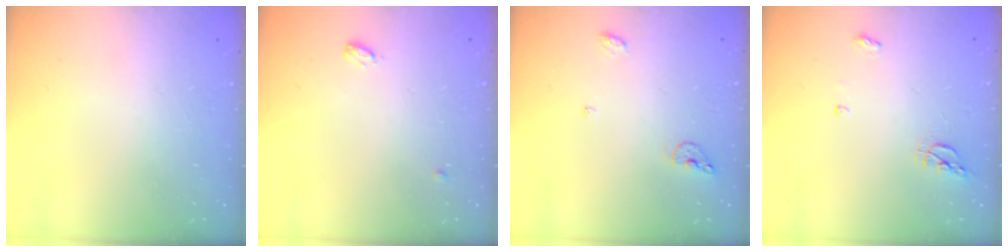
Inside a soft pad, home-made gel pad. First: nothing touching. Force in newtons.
{"total": 7.9, "press": 4.2, "slide": 6.7}
{"total": 6.2, "press": 6.1, "slide": 1.1}
{"total": 5.6, "press": 5.6, "slide": 0.7}